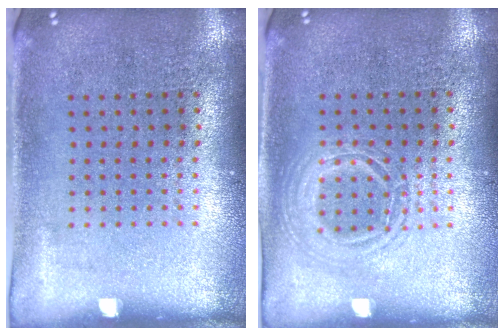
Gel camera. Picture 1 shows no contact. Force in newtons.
{"total": 1.2, "press": 1.2, "slide": 0.1}